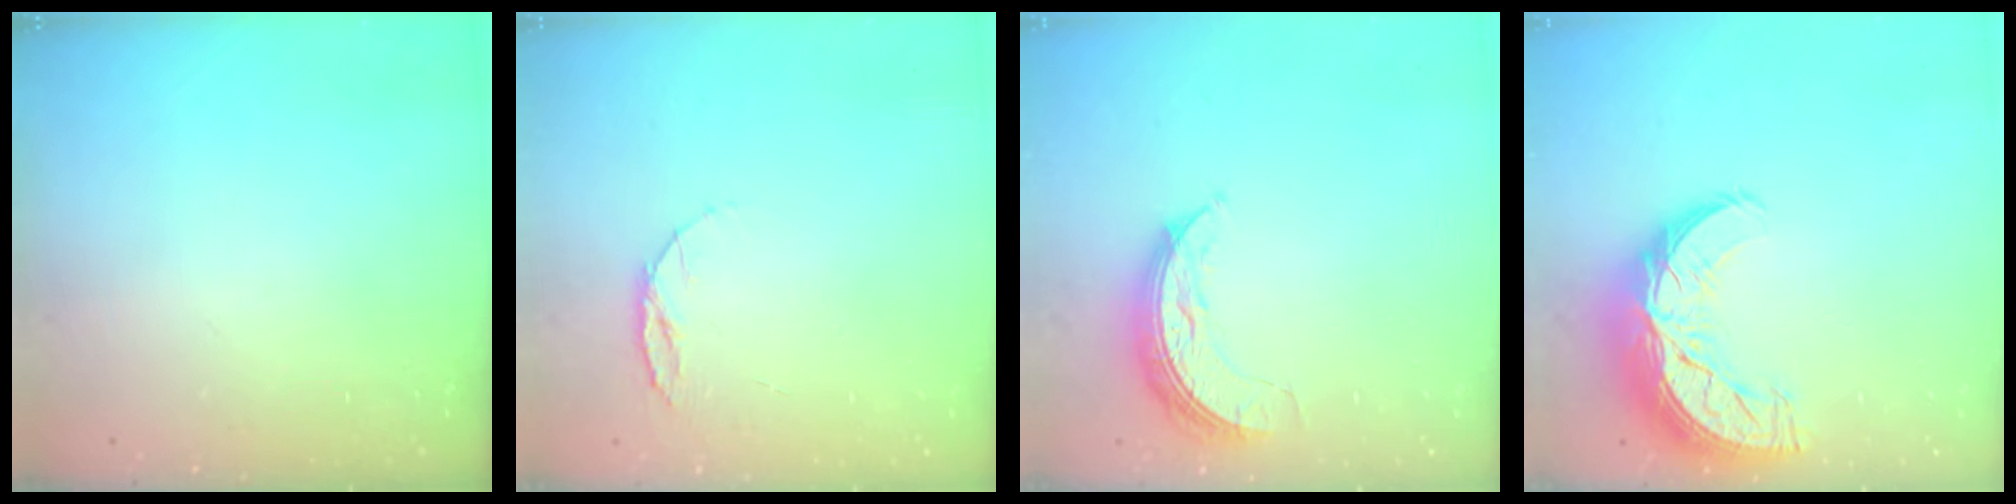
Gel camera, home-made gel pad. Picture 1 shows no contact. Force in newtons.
{"total": 5.4, "press": 5.3, "slide": 0.6}
{"total": 7.6, "press": 7.6, "slide": 0.1}
{"total": 14.7, "press": 14.7, "slide": 1.0}